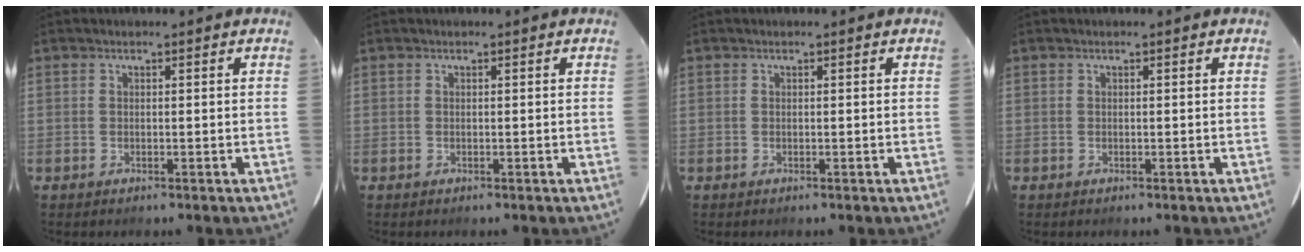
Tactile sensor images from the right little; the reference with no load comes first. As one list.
[{"total": 0.0}, {"total": 0.0}, {"total": 0.0}]